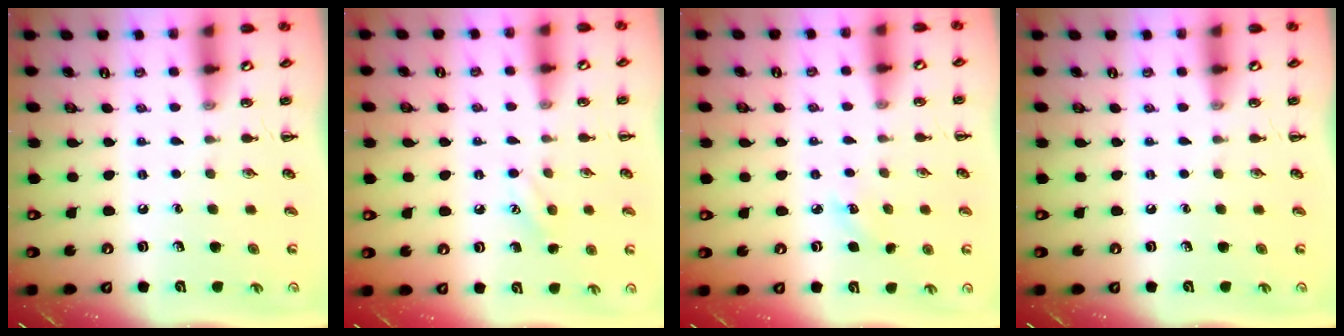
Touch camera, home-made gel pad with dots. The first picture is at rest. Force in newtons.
{"total": 7.9, "press": 7.6, "slide": 1.9}
{"total": 3.7, "press": 3.5, "slide": 1.1}
{"total": 0.0}